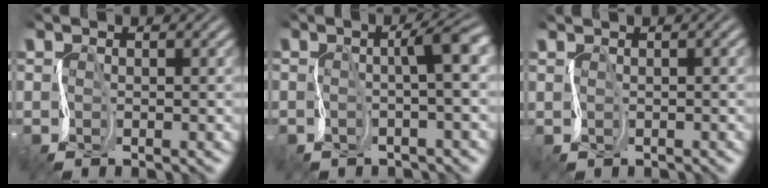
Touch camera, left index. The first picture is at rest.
{"total": 2.5, "force": [0.1, 0.0, 2.5], "torque": [-0.037, 0.012, -0.008]}
{"total": 0.7, "force": [0.4, -0.3, -0.6], "torque": [0.014, -0.001, 0.001]}